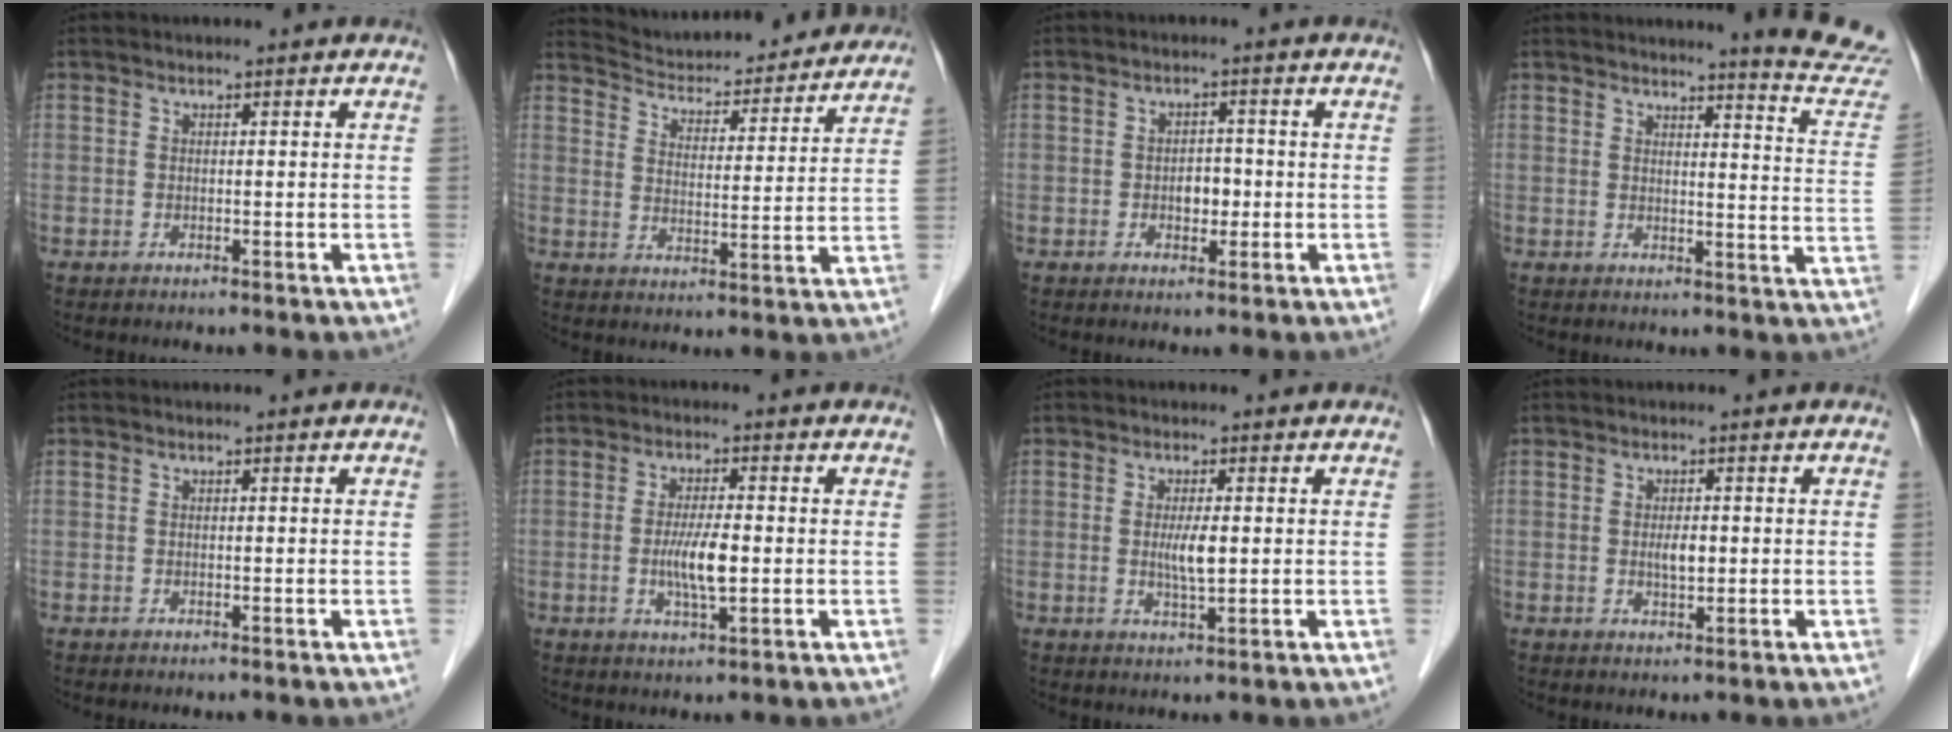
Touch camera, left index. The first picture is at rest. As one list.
[{"total": 19.4, "force": [18.5, 3.6, 4.7], "torque": [-0.065, -0.007, 0.249]}, {"total": 2.8, "force": [-0.6, 1.8, 2.1], "torque": [-0.030, 0.005, -0.007]}, {"total": 10.9, "force": [10.7, -1.6, 1.1], "torque": [-0.012, -0.106, 0.102]}, {"total": 0.0}, {"total": 5.1, "force": [-0.7, 0.8, 5.0], "torque": [-0.103, -0.009, -0.012]}, {"total": 3.2, "force": [0.1, 0.5, 3.2], "torque": [-0.063, -0.005, 0.004]}, {"total": 2.1, "force": [0.0, 0.8, 1.9], "torque": [-0.039, -0.002, 0.001]}]